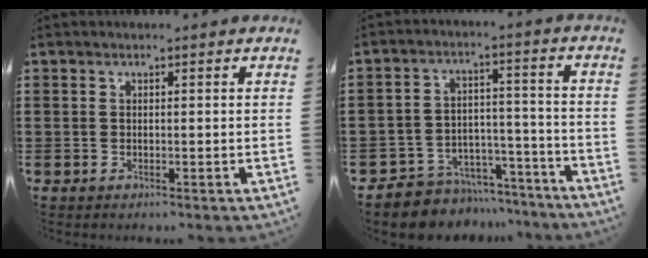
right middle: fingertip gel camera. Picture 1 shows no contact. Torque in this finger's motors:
{"motor_torque": [1.08, -1.06, 0.16, 0.06]}